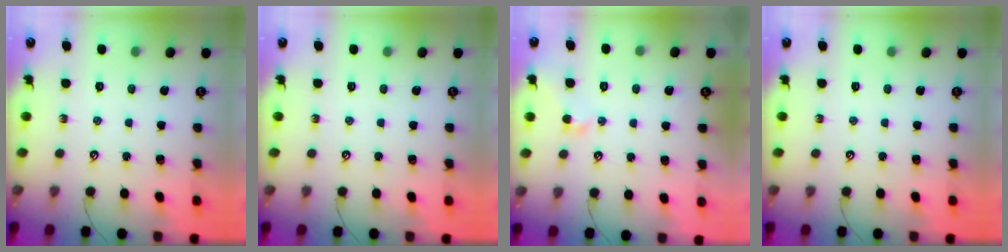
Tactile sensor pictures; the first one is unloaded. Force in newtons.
{"total": 0.0}
{"total": 0.9, "press": 0.8, "slide": 0.5}
{"total": 0.0}